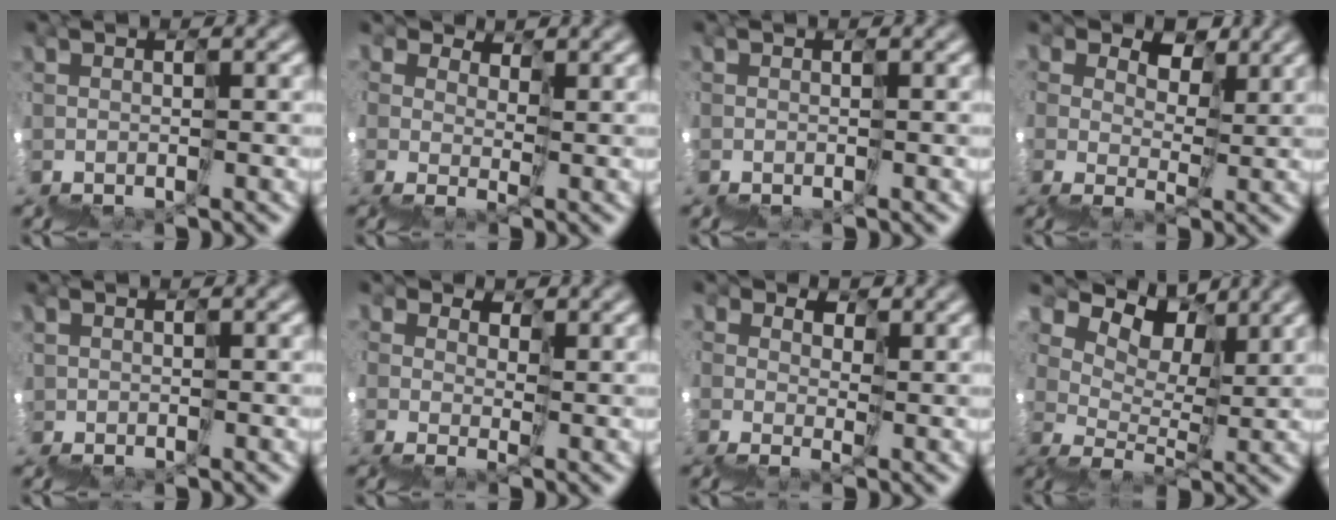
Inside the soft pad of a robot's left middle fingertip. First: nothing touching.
{"total": 2.4, "force": [1.9, 1.5, 0.3], "torque": [0.001, 0.009, 0.043]}
{"total": 0.6, "force": [-0.5, 0.3, 0.1], "torque": [-0.003, -0.003, -0.009]}
{"total": 5.2, "force": [3.3, 3.7, 1.5], "torque": [-0.013, 0.017, 0.068]}
{"total": 1.1, "force": [0.0, 1.0, 0.3], "torque": [-0.010, -0.007, 0.004]}
{"total": 2.4, "force": [0.8, 2.0, 1.1], "torque": [-0.012, -0.002, 0.016]}
{"total": 3.1, "force": [1.0, 2.5, 1.5], "torque": [-0.016, -0.001, 0.017]}
{"total": 5.7, "force": [5.6, 1.1, -0.6], "torque": [0.017, 0.024, 0.092]}